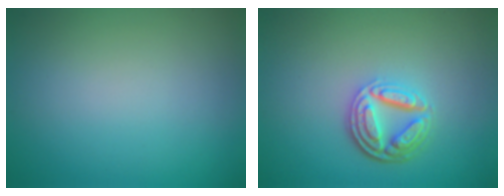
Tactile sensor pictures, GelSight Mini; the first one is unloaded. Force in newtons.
{"total": 4.6, "press": 3.6, "slide": 3.0}